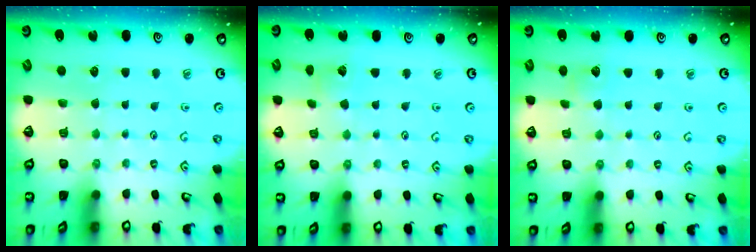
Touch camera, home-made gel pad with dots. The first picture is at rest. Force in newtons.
{"total": 5.2, "press": 5.1, "slide": 0.5}
{"total": 3.9, "press": 3.8, "slide": 0.5}